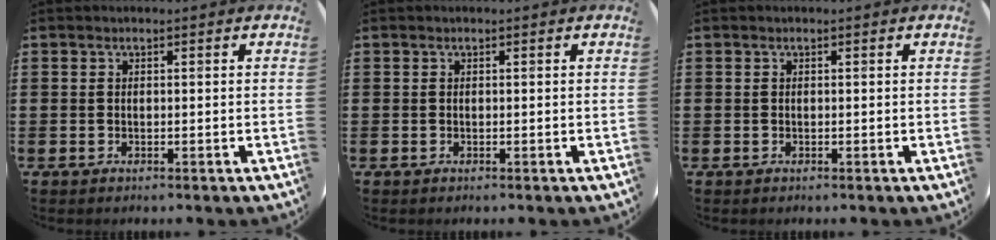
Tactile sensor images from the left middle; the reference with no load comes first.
{"total": 0.0}
{"total": 0.0}